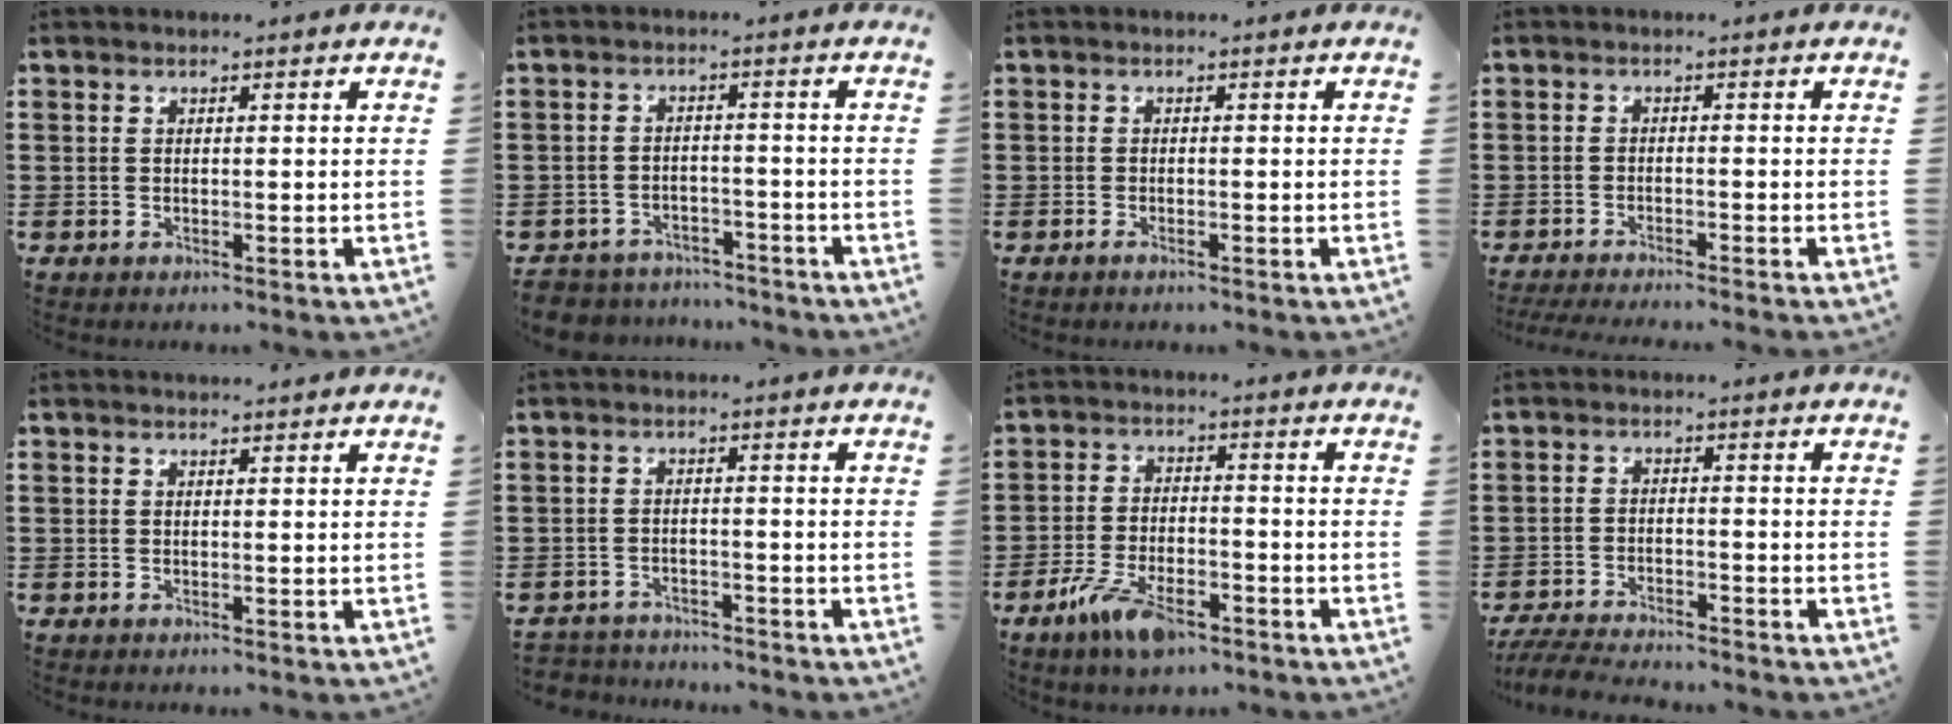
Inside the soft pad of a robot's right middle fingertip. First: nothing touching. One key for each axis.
{"total": 3.8, "fx": -3.7, "fy": 0.7, "fz": -0.2, "tx": -0.013, "ty": -0.002, "tz": -0.082}
{"total": 0.6, "fx": -0.4, "fy": 0.1, "fz": 0.5, "tx": -0.011, "ty": -0.004, "tz": -0.007}
{"total": 2.1, "fx": -1.9, "fy": -0.3, "fz": 0.7, "tx": -0.011, "ty": -0.001, "tz": -0.037}
{"total": 0.6, "fx": 0.6, "fy": 0.0, "fz": 0.0, "tx": 0.005, "ty": -0.003, "tz": 0.010}
{"total": 2.5, "fx": -2.5, "fy": 0.4, "fz": -0.2, "tx": -0.005, "ty": -0.003, "tz": -0.055}
{"total": 7.3, "fx": -4.5, "fy": 2.6, "fz": 5.1, "tx": -0.104, "ty": 0.000, "tz": -0.082}
{"total": 4.5, "fx": -4.3, "fy": 0.3, "fz": 1.2, "tx": -0.033, "ty": -0.008, "tz": -0.089}